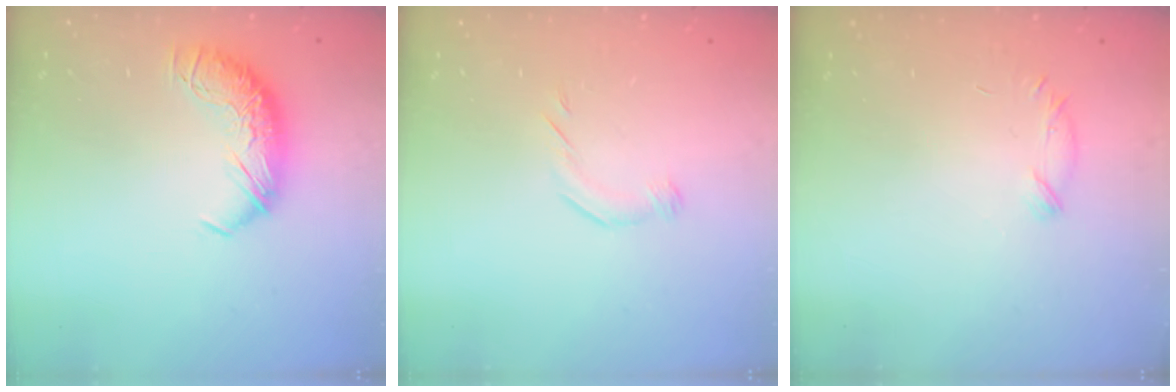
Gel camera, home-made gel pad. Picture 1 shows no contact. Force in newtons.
{"total": 4.3, "press": 4.2, "slide": 0.7}
{"total": 6.6, "press": 6.6, "slide": 1.0}